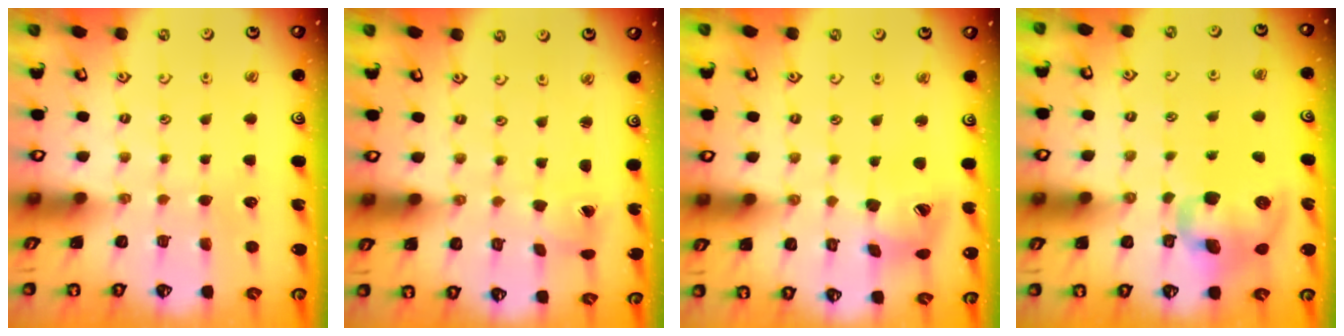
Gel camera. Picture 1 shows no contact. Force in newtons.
{"total": 2.2, "press": 2.2, "slide": 0.2}
{"total": 15.3, "press": 15.1, "slide": 2.1}
{"total": 11.6, "press": 11.5, "slide": 1.9}